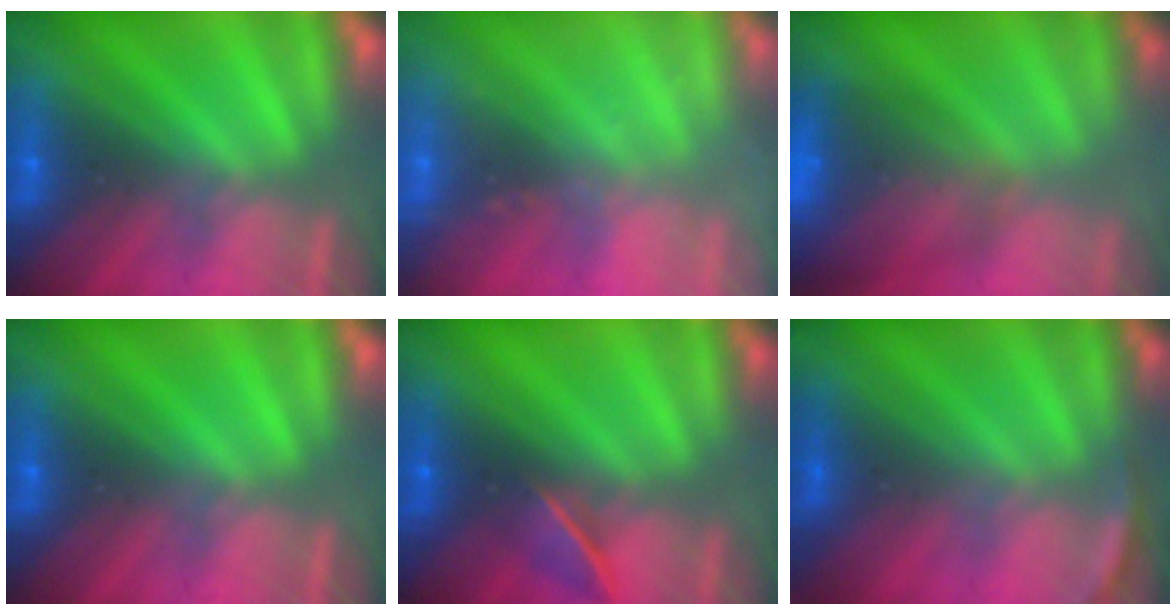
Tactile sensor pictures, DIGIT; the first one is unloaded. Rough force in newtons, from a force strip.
{"total": 2.4}
{"total": 9.0}
{"total": 0.0}
{"total": 2.0}
{"total": 2.8}